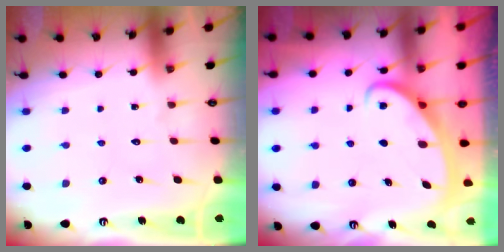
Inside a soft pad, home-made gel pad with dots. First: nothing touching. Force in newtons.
{"total": 2.6, "press": 2.6, "slide": 0.3}